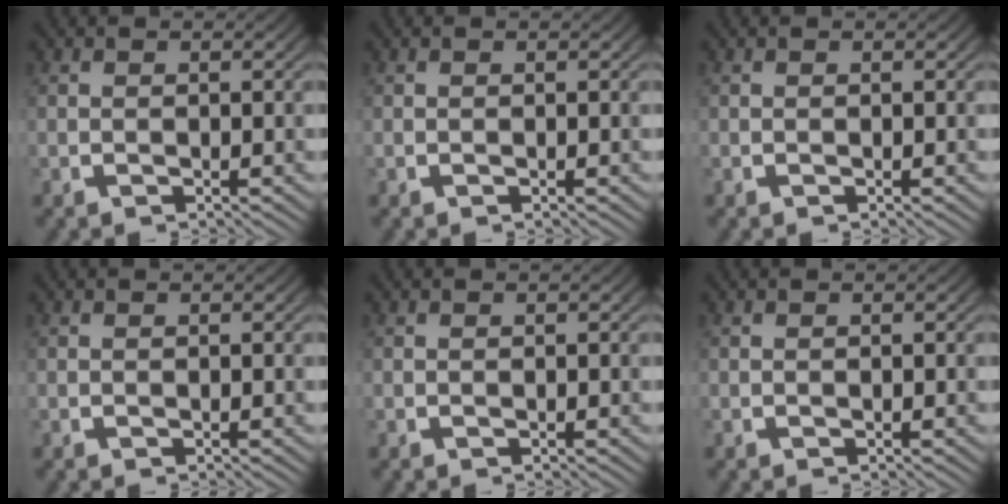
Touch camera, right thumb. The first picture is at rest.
{"total": 0.0}
{"total": 0.0}
{"total": 0.0}
{"total": 0.0}
{"total": 0.0}